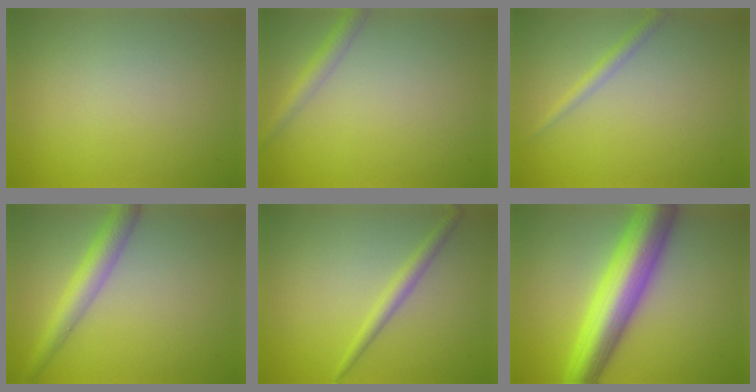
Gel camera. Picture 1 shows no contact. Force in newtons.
{"total": 2.0, "press": 2.0, "slide": 0.0}
{"total": 1.4, "press": 1.4, "slide": 0.1}
{"total": 3.6, "press": 3.6, "slide": 0.1}
{"total": 1.8, "press": 1.8, "slide": 0.1}
{"total": 9.8, "press": 9.8, "slide": 0.2}